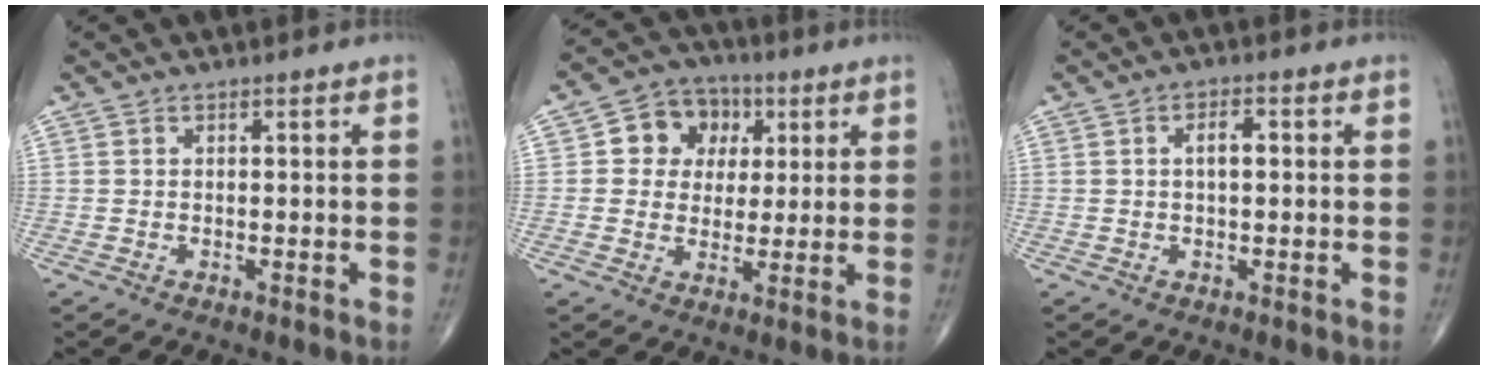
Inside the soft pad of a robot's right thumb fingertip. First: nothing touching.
{"total": 9.6, "force": [2.6, 8.1, 4.4], "torque": [-0.024, 0.003, 0.034]}
{"total": 3.1, "force": [0.4, 1.4, 2.7], "torque": [-0.043, 0.008, 0.005]}